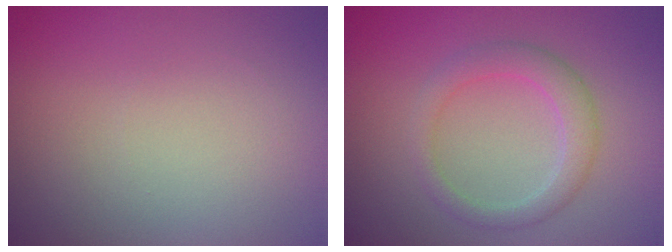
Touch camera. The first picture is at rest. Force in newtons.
{"total": 2.8, "press": 2.8, "slide": 0.1}